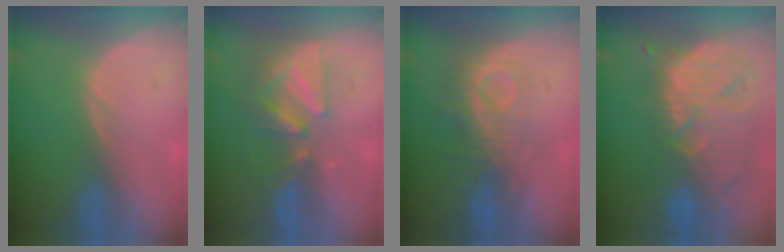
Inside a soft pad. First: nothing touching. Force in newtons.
{"total": 8.6, "press": 7.7, "slide": 4.0}
{"total": 9.2, "press": 8.2, "slide": 4.3}
{"total": 13.6, "press": 11.6, "slide": 7.2}